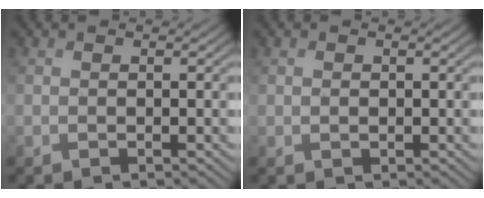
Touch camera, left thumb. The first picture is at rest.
{"total": 0.5, "force": [-0.1, 0.5, 0.0], "torque": [-0.001, -0.003, 0.000]}